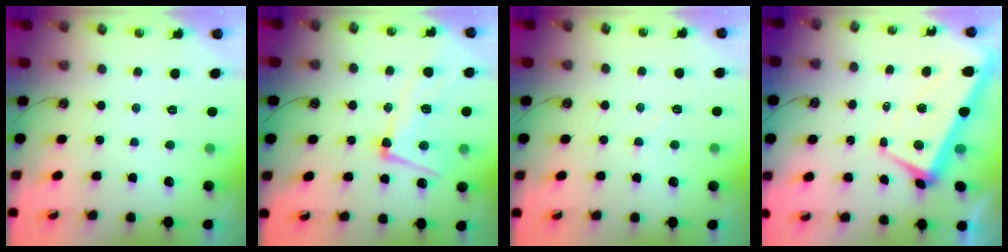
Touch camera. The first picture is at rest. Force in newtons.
{"total": 11.4, "press": 11.3, "slide": 1.9}
{"total": 0.7, "press": 0.7, "slide": 0.2}
{"total": 1.7, "press": 1.3, "slide": 1.0}